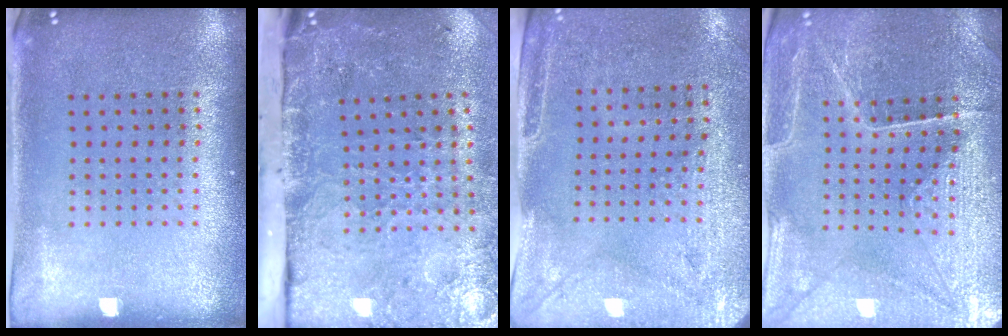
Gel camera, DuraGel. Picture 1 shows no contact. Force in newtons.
{"total": 4.9, "press": 3.6, "slide": 3.3}
{"total": 2.9, "press": 2.4, "slide": 1.5}
{"total": 3.4, "press": 3.4, "slide": 0.4}